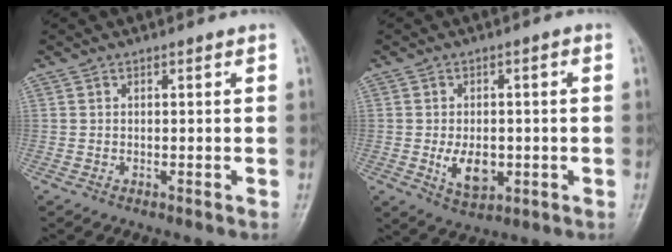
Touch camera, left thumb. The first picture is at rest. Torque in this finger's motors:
{"motor_torque": [0.89, 0.98, 0.86, -0.08, 0.08]}